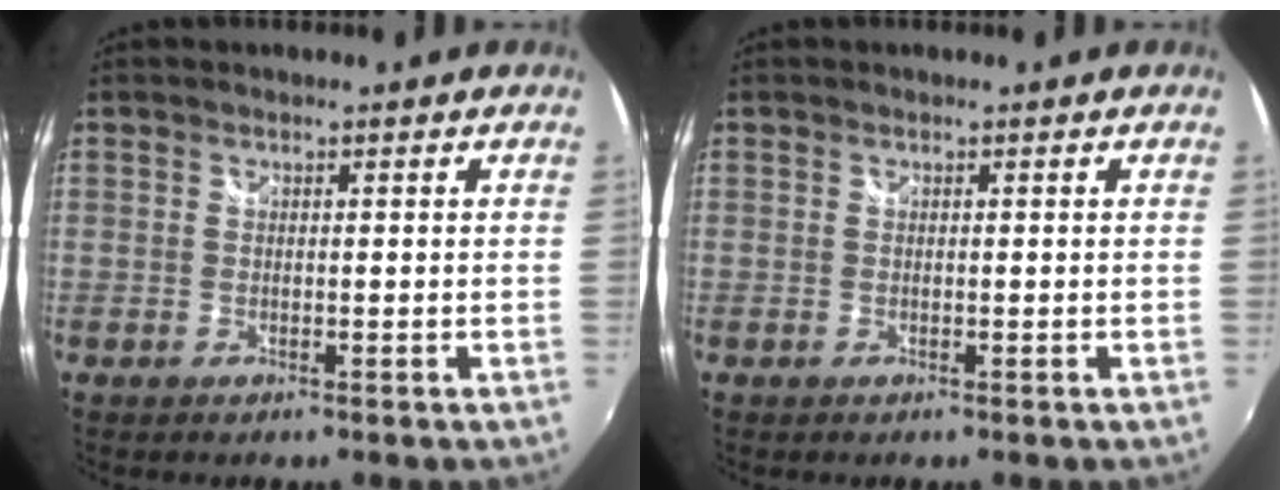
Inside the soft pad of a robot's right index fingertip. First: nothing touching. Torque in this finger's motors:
{"motor_torque": [-0.01, 0.01, 0.00, 0.00]}